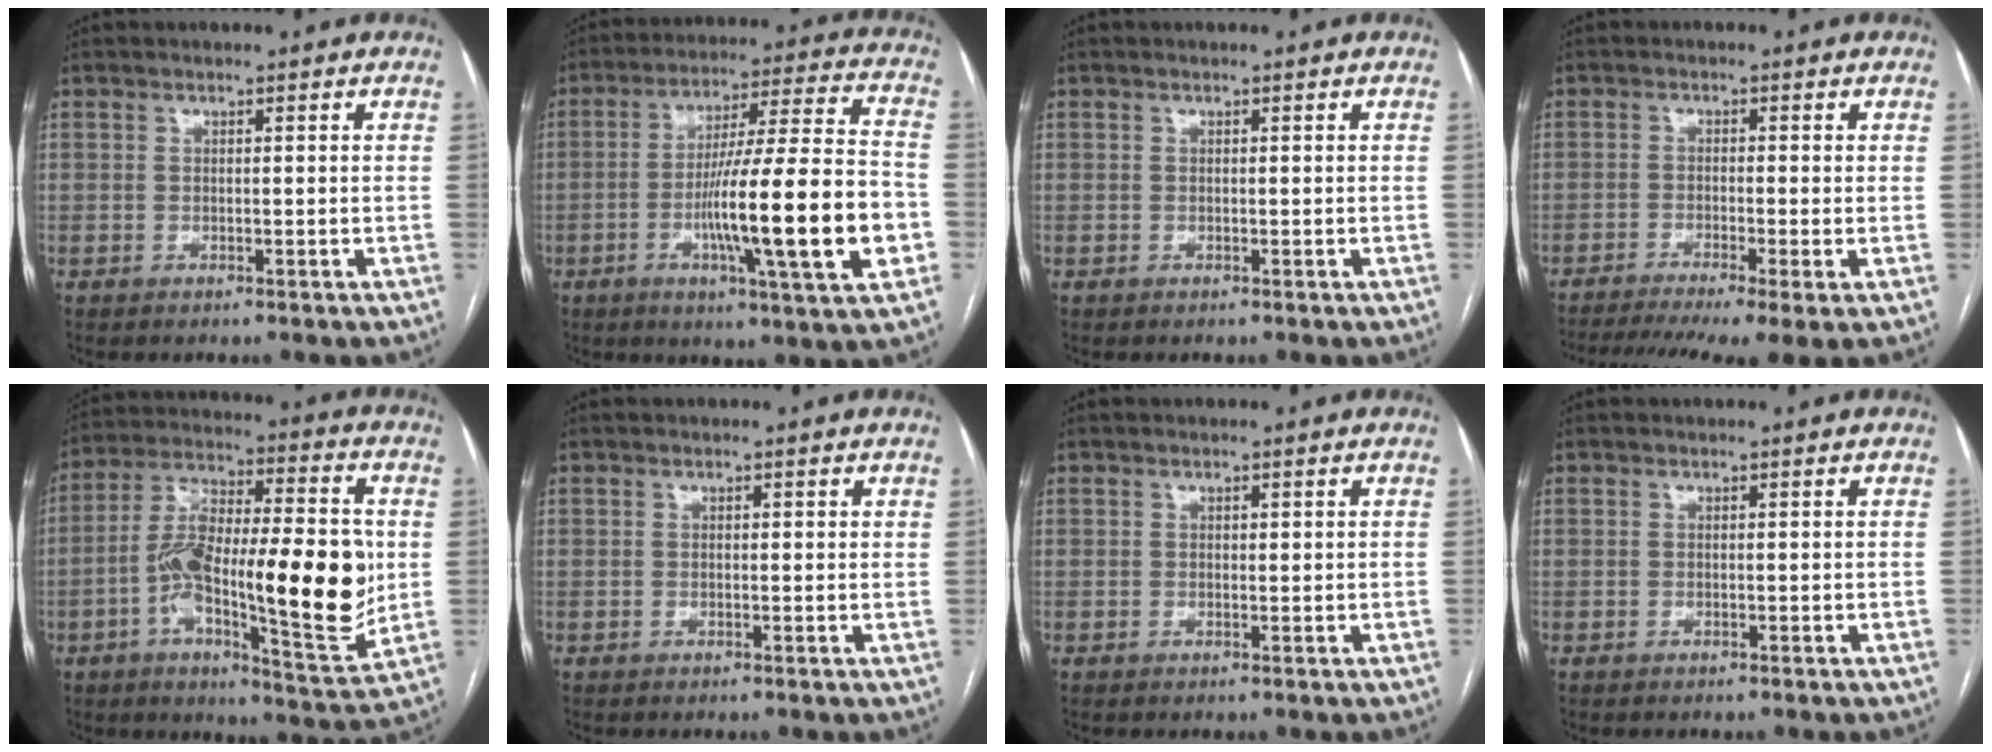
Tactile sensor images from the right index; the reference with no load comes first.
{"total": 20.6, "force": [-5.2, 0.6, 19.9], "torque": [-0.301, -0.005, -0.079]}
{"total": 0.0}
{"total": 11.7, "force": [-8.0, 1.2, 8.4], "torque": [-0.140, -0.013, -0.124]}
{"total": 22.9, "force": [-2.3, 5.2, 22.1], "torque": [-0.346, 0.010, -0.033]}
{"total": 0.8, "force": [0.4, 0.4, 0.6], "torque": [-0.012, 0.001, 0.004]}
{"total": 0.7, "force": [0.3, 0.3, 0.5], "torque": [-0.008, 0.000, 0.007]}
{"total": 0.0}